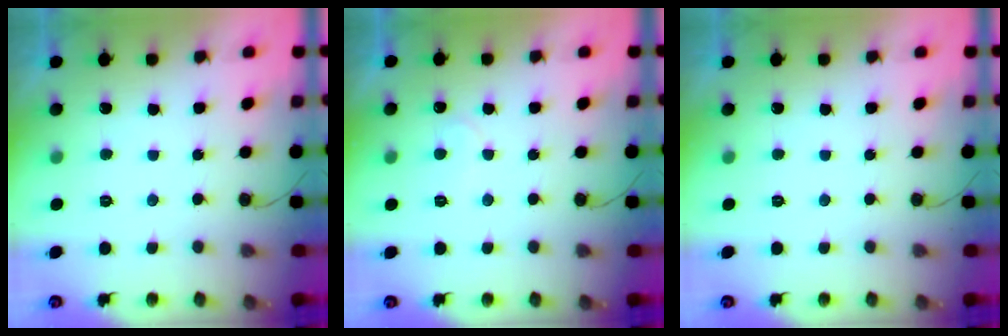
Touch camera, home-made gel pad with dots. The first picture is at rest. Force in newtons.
{"total": 5.4, "press": 5.4, "slide": 0.3}
{"total": 0.0}